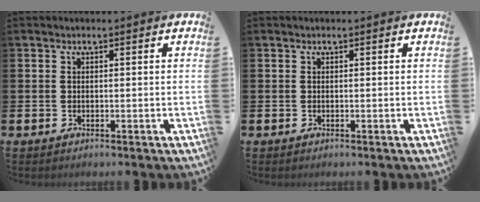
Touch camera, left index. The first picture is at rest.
{"total": 0.0}